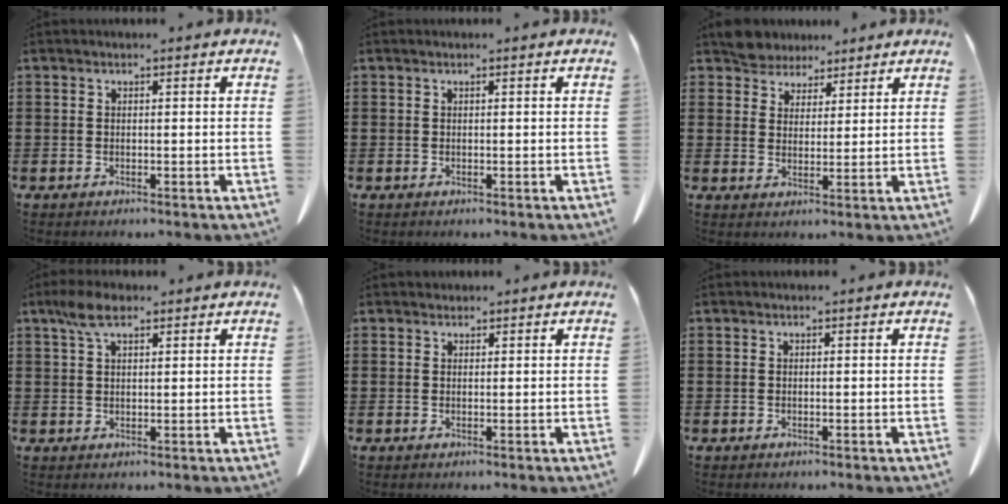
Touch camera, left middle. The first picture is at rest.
{"total": 0.0}
{"total": 4.7, "force": [4.4, 1.8, 0.3], "torque": [-0.024, -0.005, 0.085]}
{"total": 4.7, "force": [2.7, 1.7, 3.5], "torque": [-0.077, 0.005, 0.049]}
{"total": 1.0, "force": [0.9, 0.4, 0.0], "torque": [-0.003, 0.000, 0.018]}
{"total": 0.0}